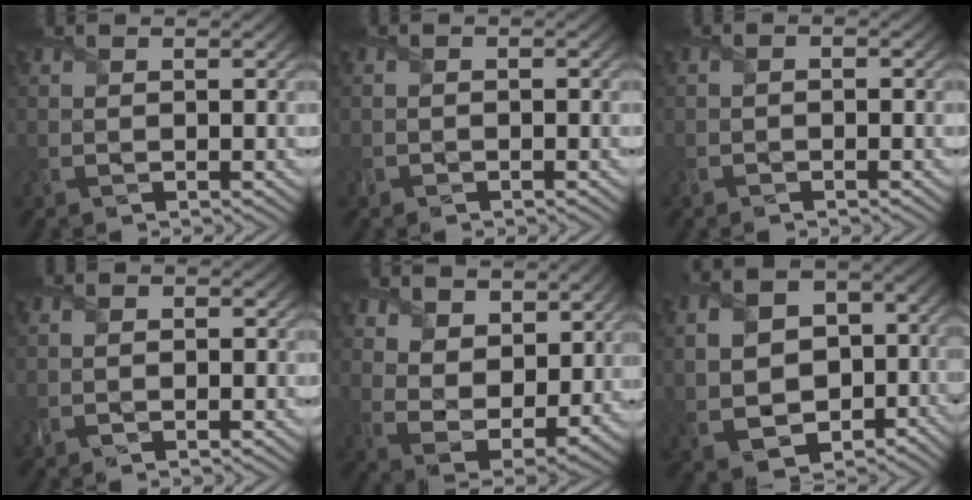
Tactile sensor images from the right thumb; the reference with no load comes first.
{"total": 0.7, "force": [-0.7, 0.2, 0.0], "torque": [0.002, -0.001, -0.013]}
{"total": 1.1, "force": [-0.8, 0.4, 0.7], "torque": [-0.006, 0.000, -0.013]}
{"total": 1.7, "force": [-0.9, 1.1, 0.9], "torque": [0.002, 0.003, -0.023]}
{"total": 8.5, "force": [4.7, 4.9, 5.0], "torque": [-0.124, -0.002, 0.072]}
{"total": 11.1, "force": [-1.8, 8.0, 7.5], "torque": [-0.155, -0.012, -0.033]}